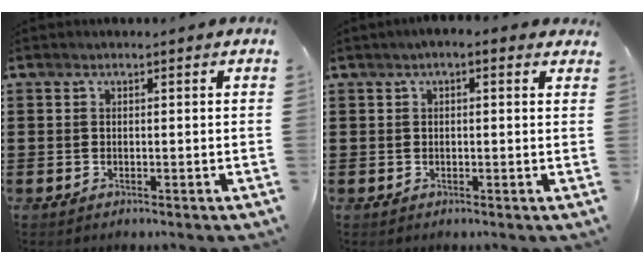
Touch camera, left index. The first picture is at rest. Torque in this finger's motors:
{"motor_torque": [-0.19, 0.41, -0.39, 0.00]}